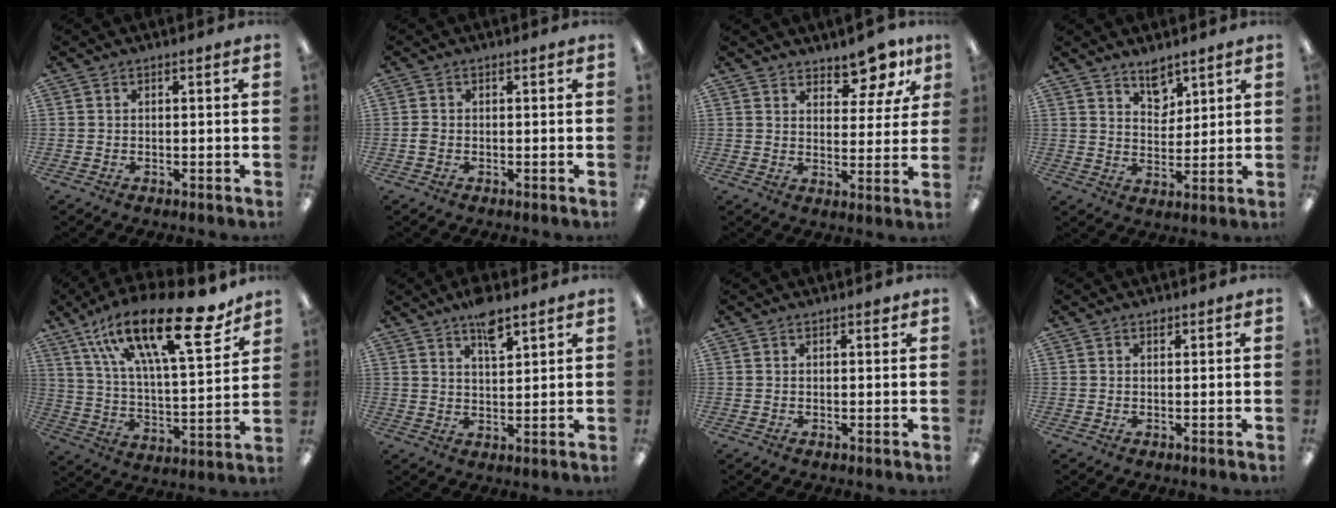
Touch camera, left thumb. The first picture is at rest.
{"total": 1.2, "force": [-0.3, 0.8, 0.8], "torque": [-0.016, 0.002, -0.006]}
{"total": 9.3, "force": [7.8, 3.8, 3.3], "torque": [-0.025, -0.062, 0.138]}
{"total": 6.2, "force": [5.1, 3.1, 1.8], "torque": [-0.011, -0.033, 0.090]}
{"total": 26.9, "force": [16.7, 8.3, 19.4], "torque": [-0.315, -0.092, 0.276]}
{"total": 6.7, "force": [5.0, 2.1, 4.0], "torque": [-0.059, -0.027, 0.083]}
{"total": 1.2, "force": [1.0, 0.4, 0.6], "torque": [-0.005, -0.005, 0.016]}
{"total": 0.9, "force": [0.7, 0.5, 0.4], "torque": [-0.001, -0.003, 0.011]}